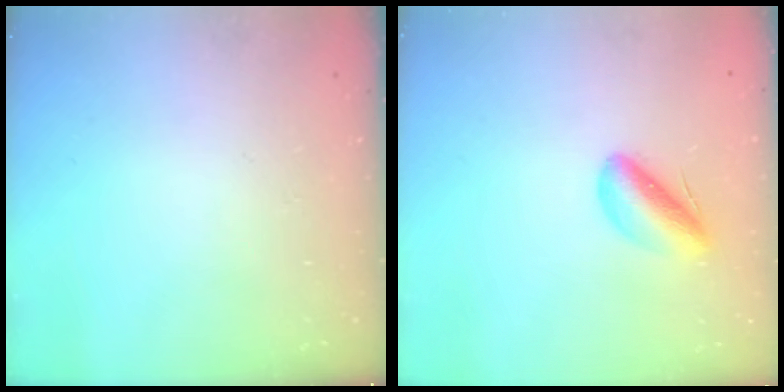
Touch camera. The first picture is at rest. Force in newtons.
{"total": 7.1, "press": 6.9, "slide": 1.7}